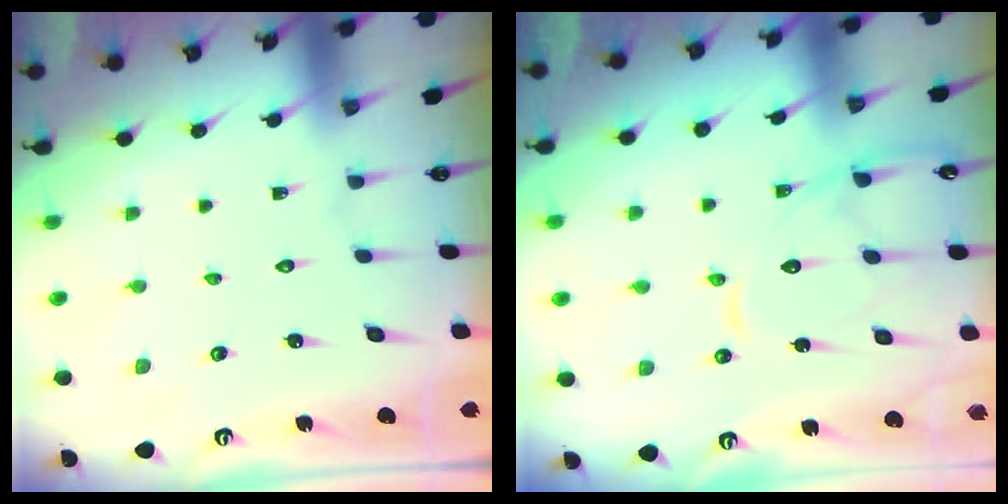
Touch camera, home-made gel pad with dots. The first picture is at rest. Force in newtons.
{"total": 14.1, "press": 14.0, "slide": 1.4}